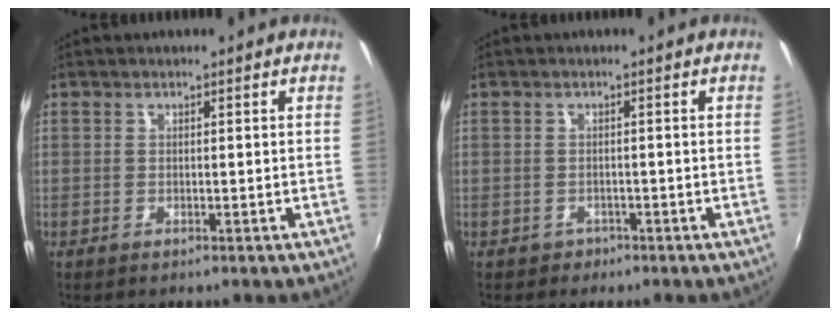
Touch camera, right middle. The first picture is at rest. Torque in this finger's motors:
{"motor_torque": [-0.02, 0.11, -0.04, -0.01]}